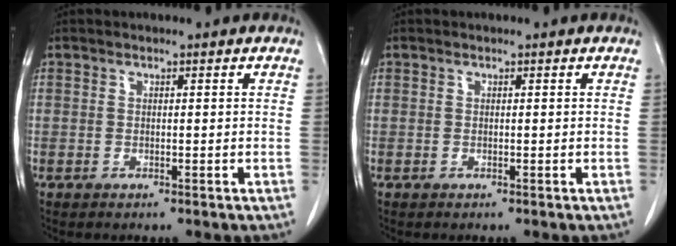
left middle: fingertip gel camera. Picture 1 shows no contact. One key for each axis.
{"total": 0.0}